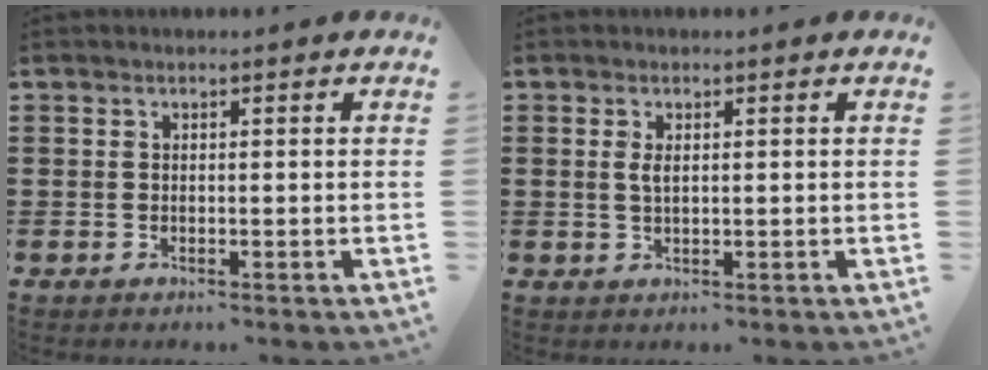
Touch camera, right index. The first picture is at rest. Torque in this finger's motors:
{"motor_torque": [1.19, 0.94, 0.14, 0.02]}